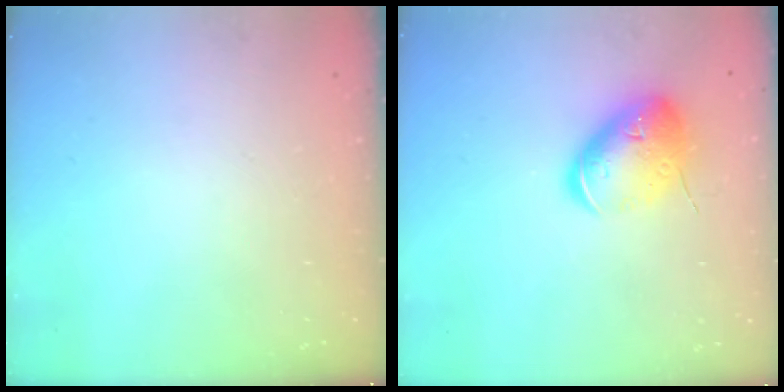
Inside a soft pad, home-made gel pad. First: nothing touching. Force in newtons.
{"total": 15.1, "press": 14.9, "slide": 2.1}